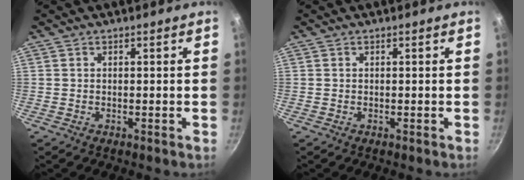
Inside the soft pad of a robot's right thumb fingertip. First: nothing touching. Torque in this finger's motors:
{"motor_torque": [-0.15, 0.15, 0.00, 0.00, 0.02]}